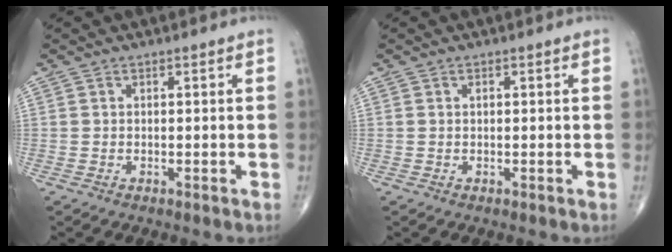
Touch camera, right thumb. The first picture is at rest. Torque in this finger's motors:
{"motor_torque": [-0.11, 0.24, 0.12, 0.06, 0.01]}